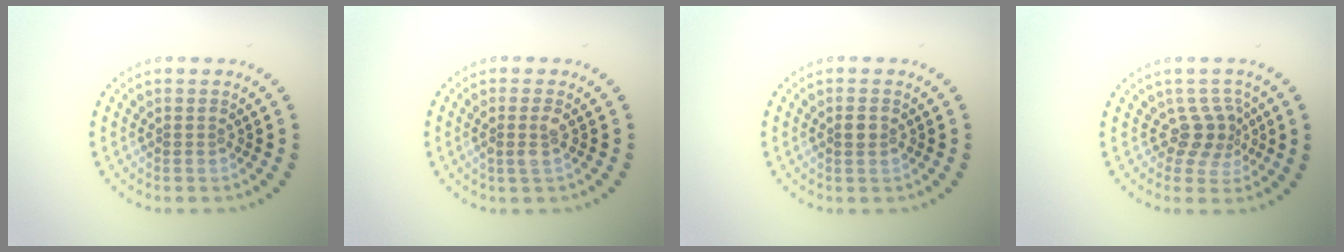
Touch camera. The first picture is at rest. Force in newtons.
{"total": 1.4, "press": 1.3, "slide": 0.6}
{"total": 1.1, "press": 1.1, "slide": 0.3}
{"total": 2.6, "press": 1.9, "slide": 1.8}